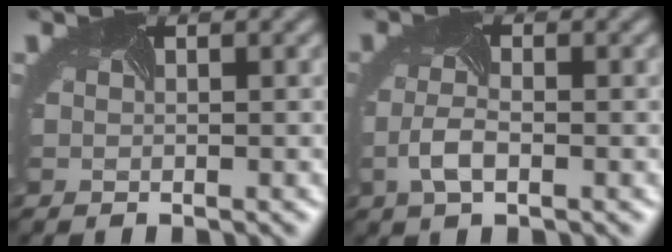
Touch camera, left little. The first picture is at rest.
{"total": 2.4, "force": [-1.0, 1.0, 2.0], "torque": [-0.054, -0.006, -0.020]}